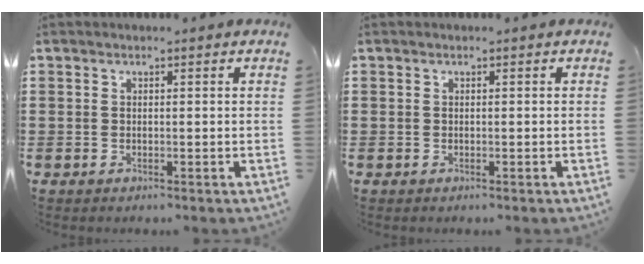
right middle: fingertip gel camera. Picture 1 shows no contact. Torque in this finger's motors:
{"motor_torque": [0.00, -0.07, -0.01, -0.01]}